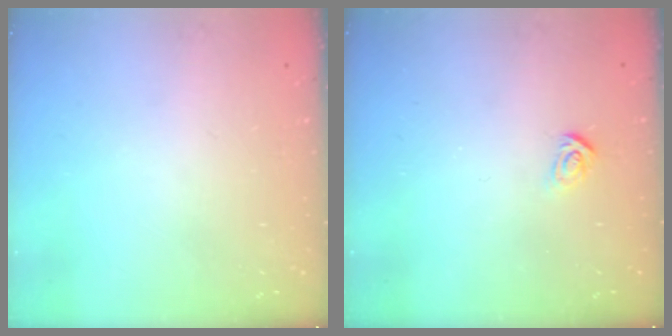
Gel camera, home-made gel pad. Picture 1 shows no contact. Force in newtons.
{"total": 2.6, "press": 2.6, "slide": 0.3}